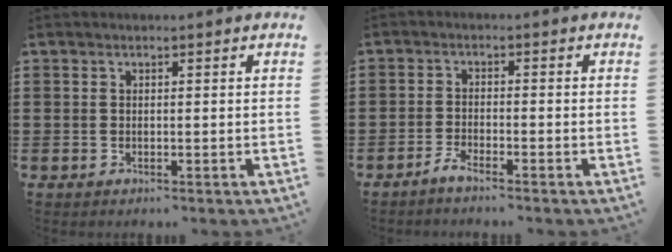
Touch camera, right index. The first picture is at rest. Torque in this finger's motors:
{"motor_torque": [0.27, 0.39, 0.00, 0.00]}